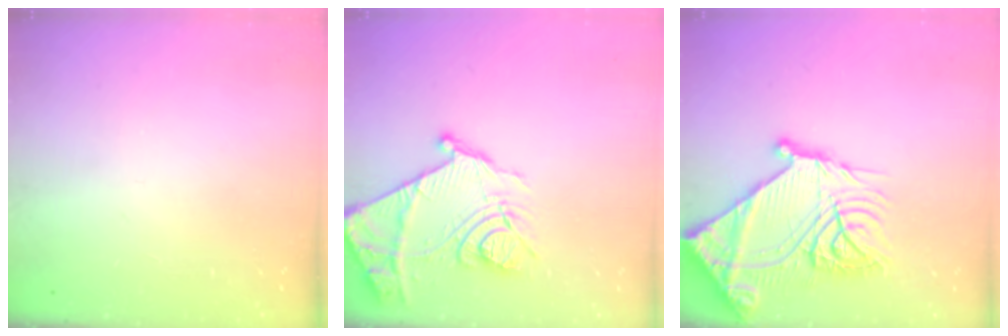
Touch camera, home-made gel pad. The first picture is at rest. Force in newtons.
{"total": 17.3, "press": 17.2, "slide": 1.7}
{"total": 28.1, "press": 27.9, "slide": 3.3}